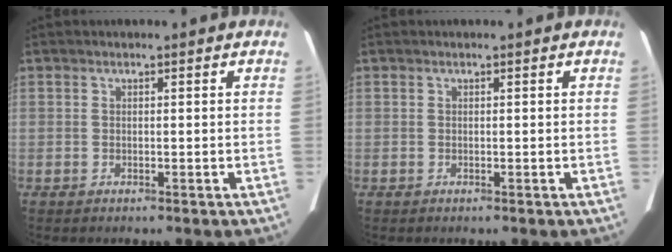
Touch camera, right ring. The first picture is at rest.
{"total": 0.0}